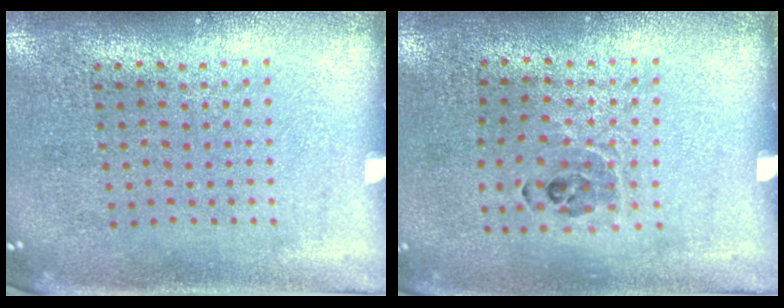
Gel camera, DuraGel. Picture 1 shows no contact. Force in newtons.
{"total": 0.9, "press": 0.8, "slide": 0.4}